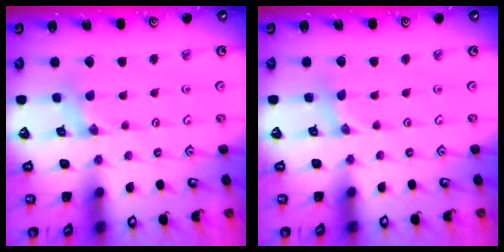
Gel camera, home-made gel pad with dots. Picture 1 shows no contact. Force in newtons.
{"total": 0.0}